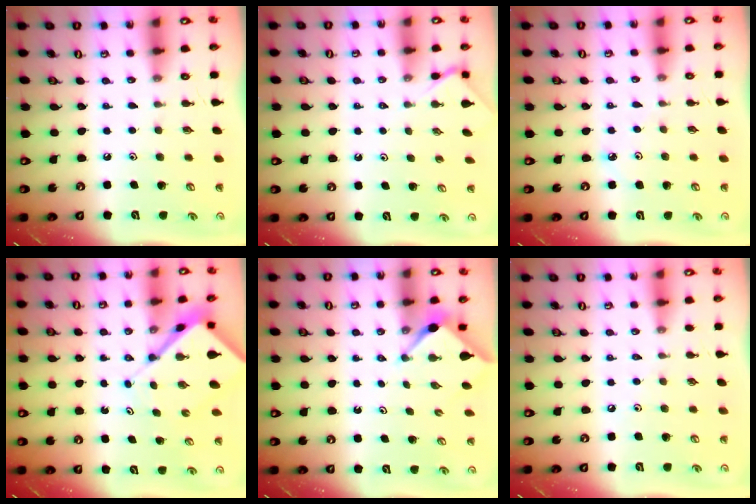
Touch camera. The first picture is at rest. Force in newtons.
{"total": 2.5, "press": 2.5, "slide": 0.4}
{"total": 2.3, "press": 2.3, "slide": 0.2}
{"total": 7.1, "press": 7.0, "slide": 0.9}
{"total": 3.1, "press": 3.1, "slide": 0.3}
{"total": 2.0, "press": 1.9, "slide": 0.4}